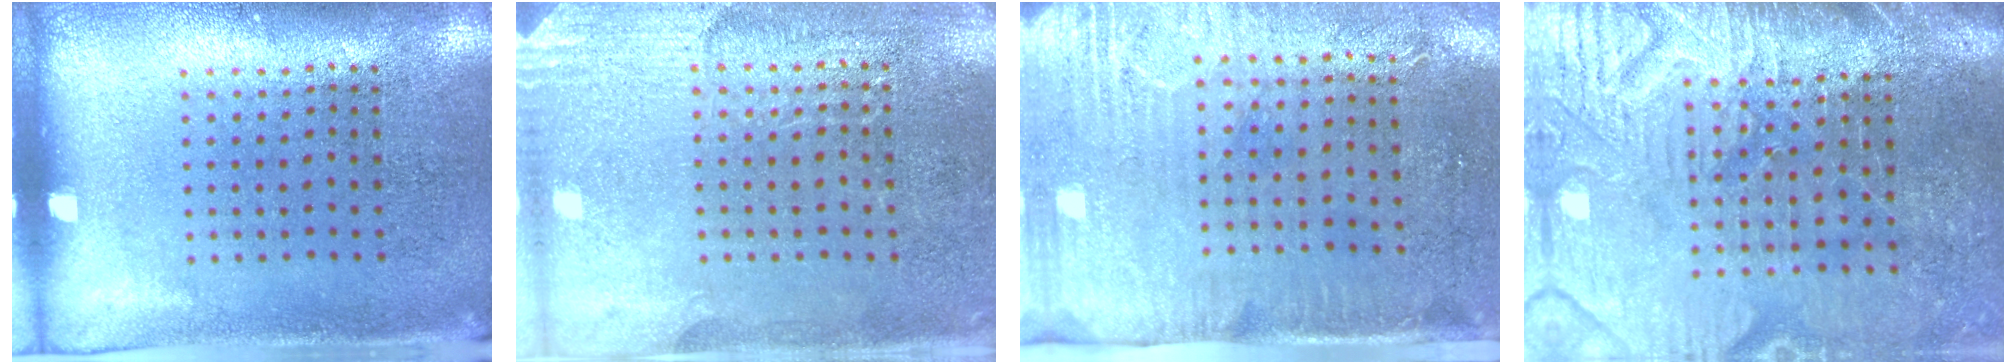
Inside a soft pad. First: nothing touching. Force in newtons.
{"total": 2.9, "press": 2.8, "slide": 0.8}
{"total": 3.0, "press": 2.4, "slide": 1.7}
{"total": 4.4, "press": 4.0, "slide": 1.8}